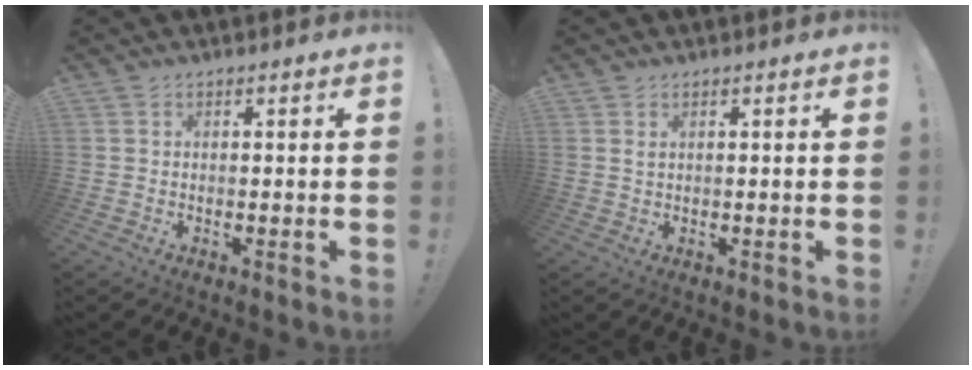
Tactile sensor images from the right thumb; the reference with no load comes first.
{"total": 1.3, "force": [0.7, 0.3, 1.0], "torque": [-0.015, -0.001, 0.011]}